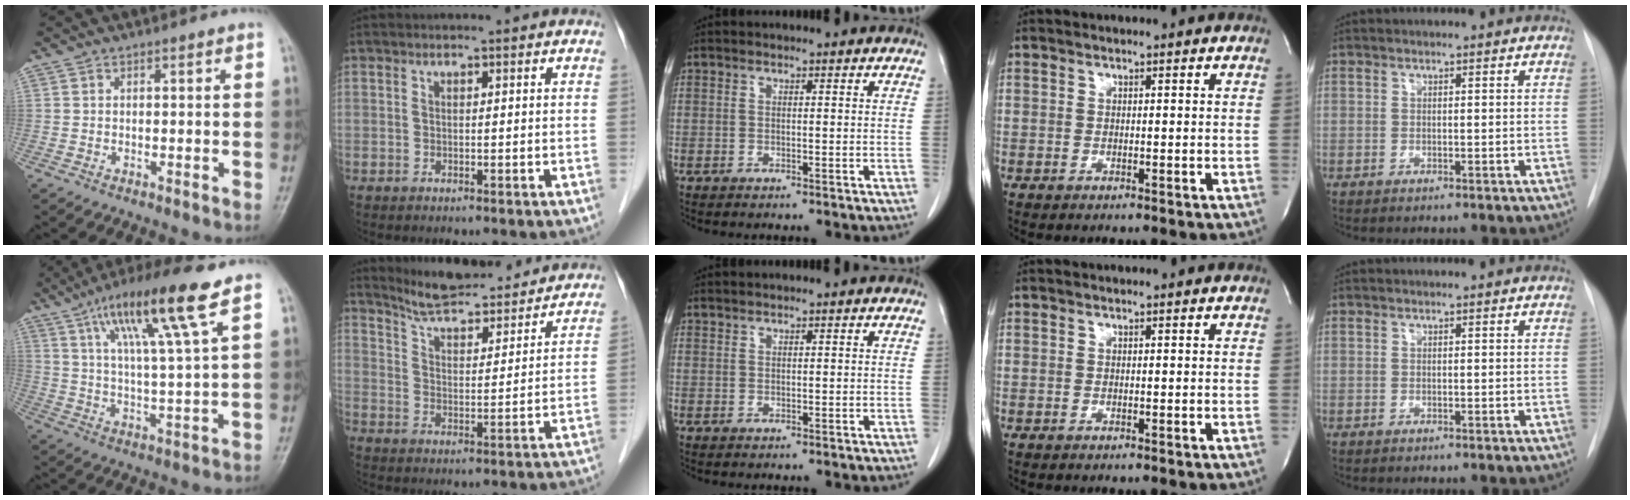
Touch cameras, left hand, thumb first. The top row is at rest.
{"thumb": {"total": 15.5, "force": [8.2, 1.1, 13.1], "torque": [-0.232, -0.020, 0.142]}, "index": {"total": 17.9, "force": [16.8, 3.0, 5.4], "torque": [-0.077, -0.001, 0.235]}, "middle": {"total": 0.7, "force": [0.7, 0.0, 0.0], "torque": [-0.004, 0.003, 0.017]}}